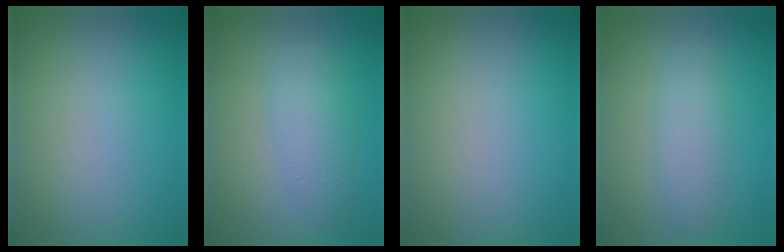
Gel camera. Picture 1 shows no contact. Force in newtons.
{"total": 3.0, "press": 3.0, "slide": 0.1}
{"total": 0.0}
{"total": 2.9, "press": 2.9, "slide": 0.1}